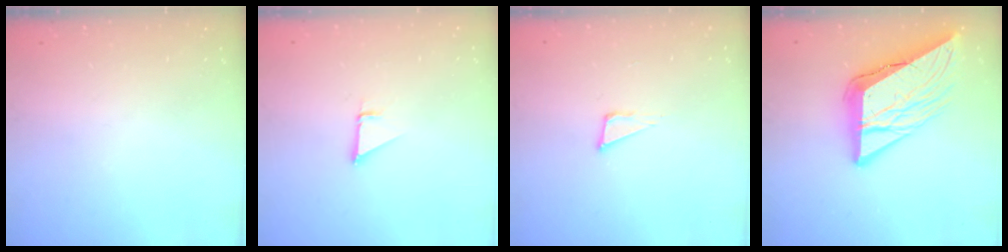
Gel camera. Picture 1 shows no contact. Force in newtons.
{"total": 0.9, "press": 0.9, "slide": 0.1}
{"total": 4.0, "press": 3.9, "slide": 0.8}
{"total": 15.9, "press": 15.8, "slide": 1.7}